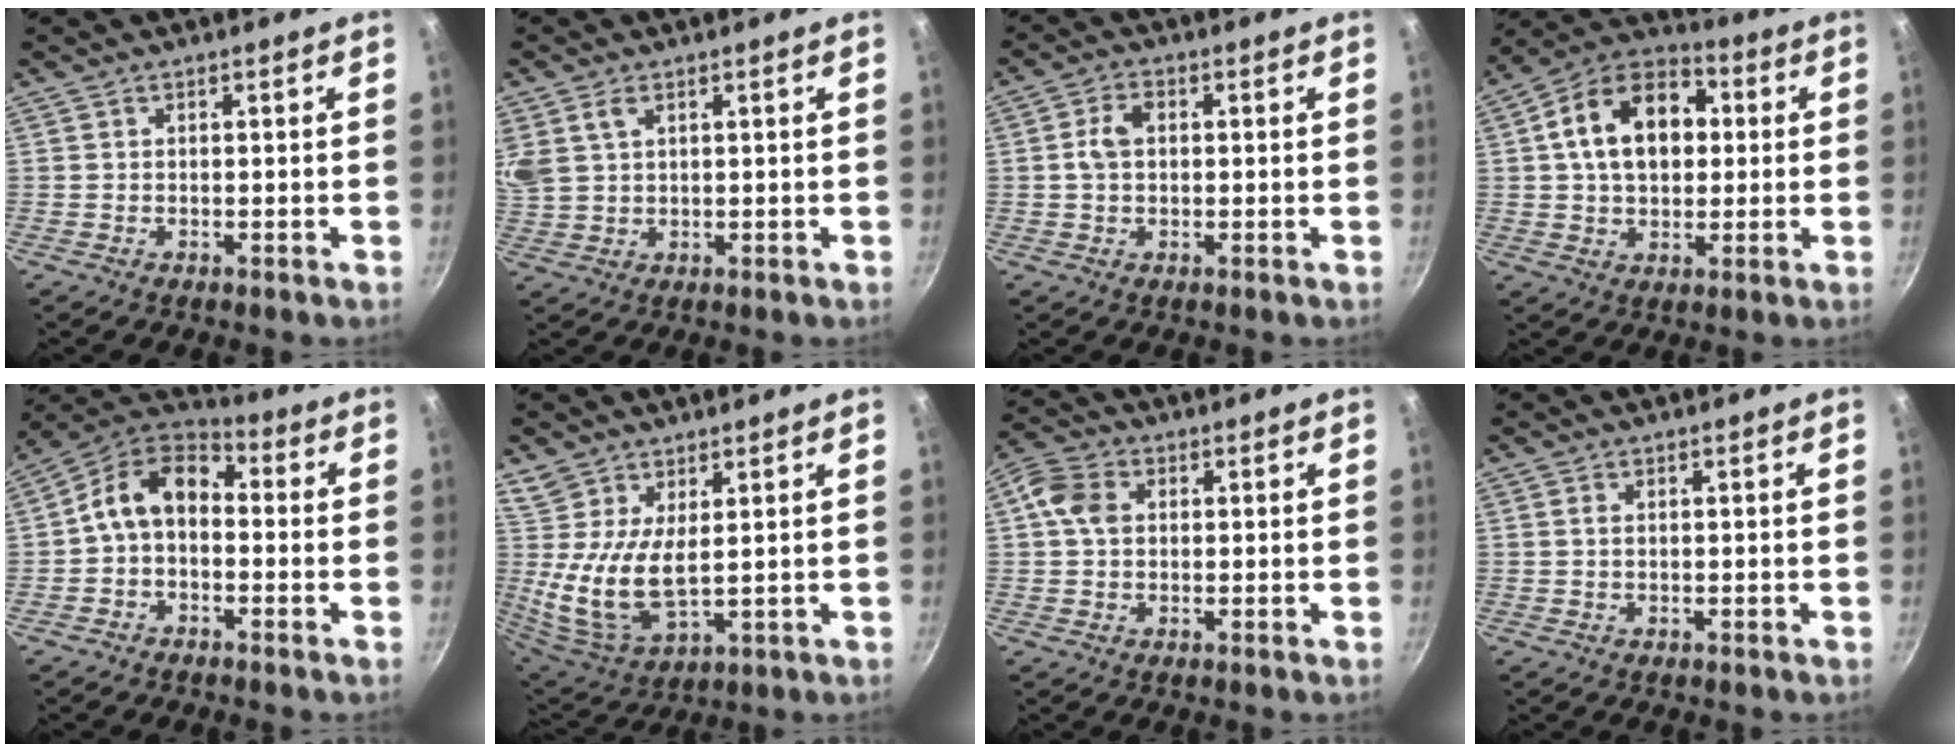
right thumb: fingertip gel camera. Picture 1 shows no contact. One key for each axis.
{"total": 7.4, "fx": 3.3, "fy": 5.0, "fz": 4.4, "tx": -0.087, "ty": 0.004, "tz": 0.071}
{"total": 4.6, "fx": 0.4, "fy": 3.1, "fz": 3.4, "tx": -0.058, "ty": 0.013, "tz": 0.002}
{"total": 16.5, "fx": 2.6, "fy": 11.4, "fz": 11.6, "tx": -0.161, "ty": 0.027, "tz": 0.027}
{"total": 11.0, "fx": -0.5, "fy": 7.5, "fz": 8.1, "tx": -0.123, "ty": 0.045, "tz": -0.031}
{"total": 11.0, "fx": 2.7, "fy": 5.8, "fz": 8.9, "tx": -0.169, "ty": -0.027, "tz": 0.062}
{"total": 6.2, "fx": 0.9, "fy": 4.8, "fz": 3.8, "tx": -0.063, "ty": 0.011, "tz": 0.002}
{"total": 1.0, "fx": 0.2, "fy": 0.6, "fz": 0.8, "tx": -0.014, "ty": 0.002, "tz": 0.002}